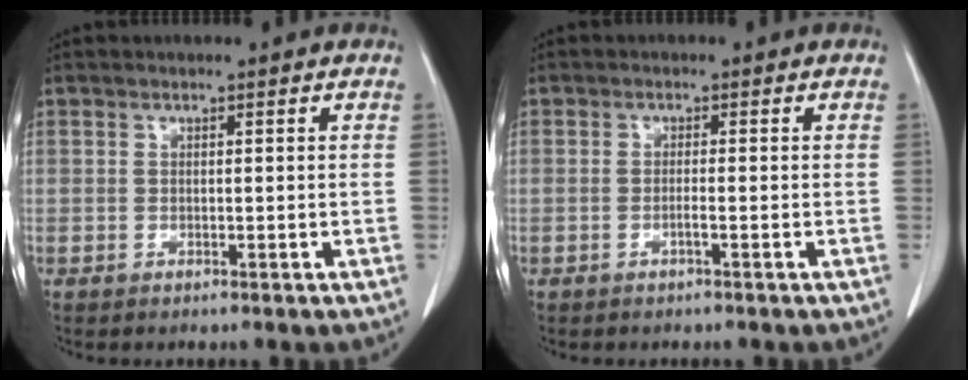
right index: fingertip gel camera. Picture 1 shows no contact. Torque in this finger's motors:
{"motor_torque": [-0.12, 0.08, -0.06, 0.01]}